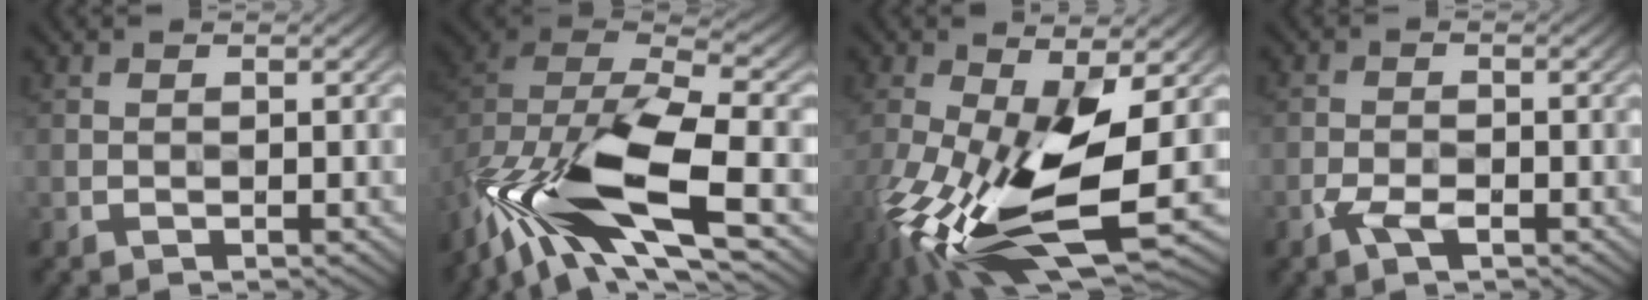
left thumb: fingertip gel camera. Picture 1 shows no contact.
{"total": 16.4, "force": [-7.6, 7.6, 12.4], "torque": [-0.271, -0.030, -0.135]}
{"total": 15.6, "force": [-5.3, 5.6, 13.5], "torque": [-0.303, -0.044, -0.088]}
{"total": 2.9, "force": [-1.6, 1.4, 1.9], "torque": [-0.039, -0.001, -0.036]}